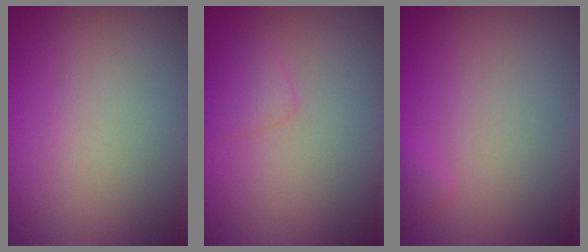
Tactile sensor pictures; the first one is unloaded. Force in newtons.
{"total": 1.4, "press": 1.4, "slide": 0.1}
{"total": 0.6, "press": 0.6, "slide": 0.1}